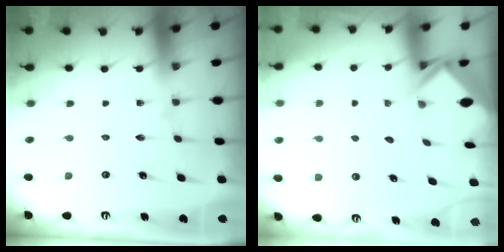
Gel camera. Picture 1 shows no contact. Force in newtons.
{"total": 2.6, "press": 2.6, "slide": 0.1}